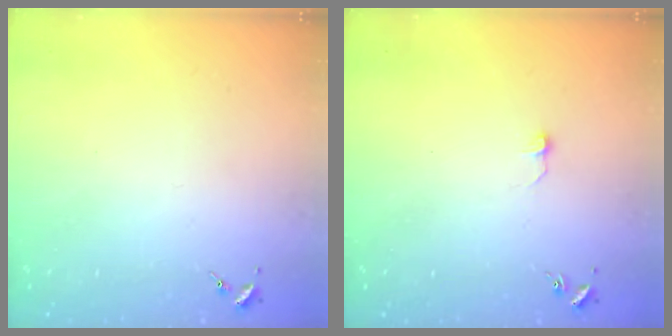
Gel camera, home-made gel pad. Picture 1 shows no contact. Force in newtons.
{"total": 3.8, "press": 3.8, "slide": 0.3}